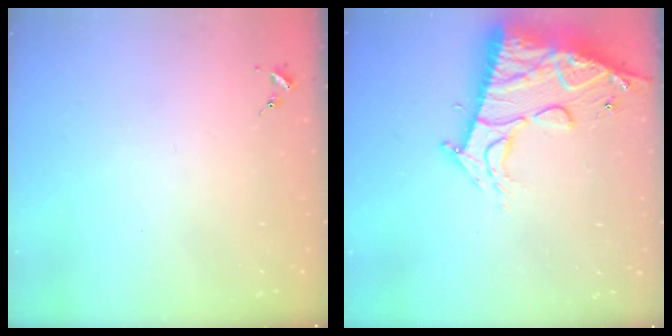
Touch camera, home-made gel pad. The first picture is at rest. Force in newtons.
{"total": 18.9, "press": 18.8, "slide": 1.8}